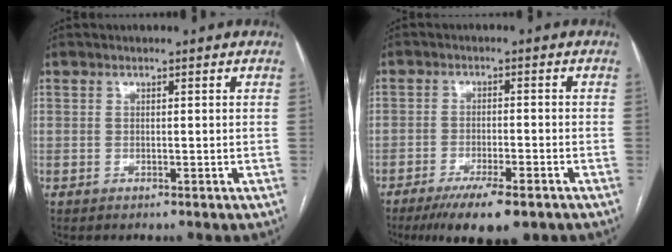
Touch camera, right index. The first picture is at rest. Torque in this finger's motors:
{"motor_torque": [0.37, -0.23, 0.14, 0.01]}